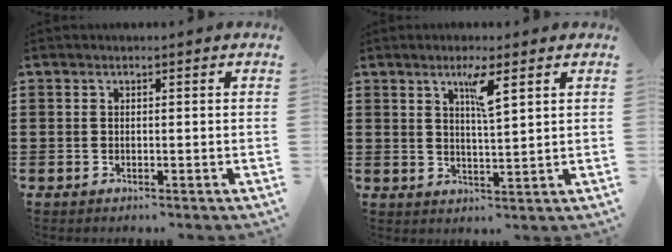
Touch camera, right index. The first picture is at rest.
{"total": 4.1, "force": [2.2, 0.5, 3.4], "torque": [-0.057, -0.003, 0.032]}